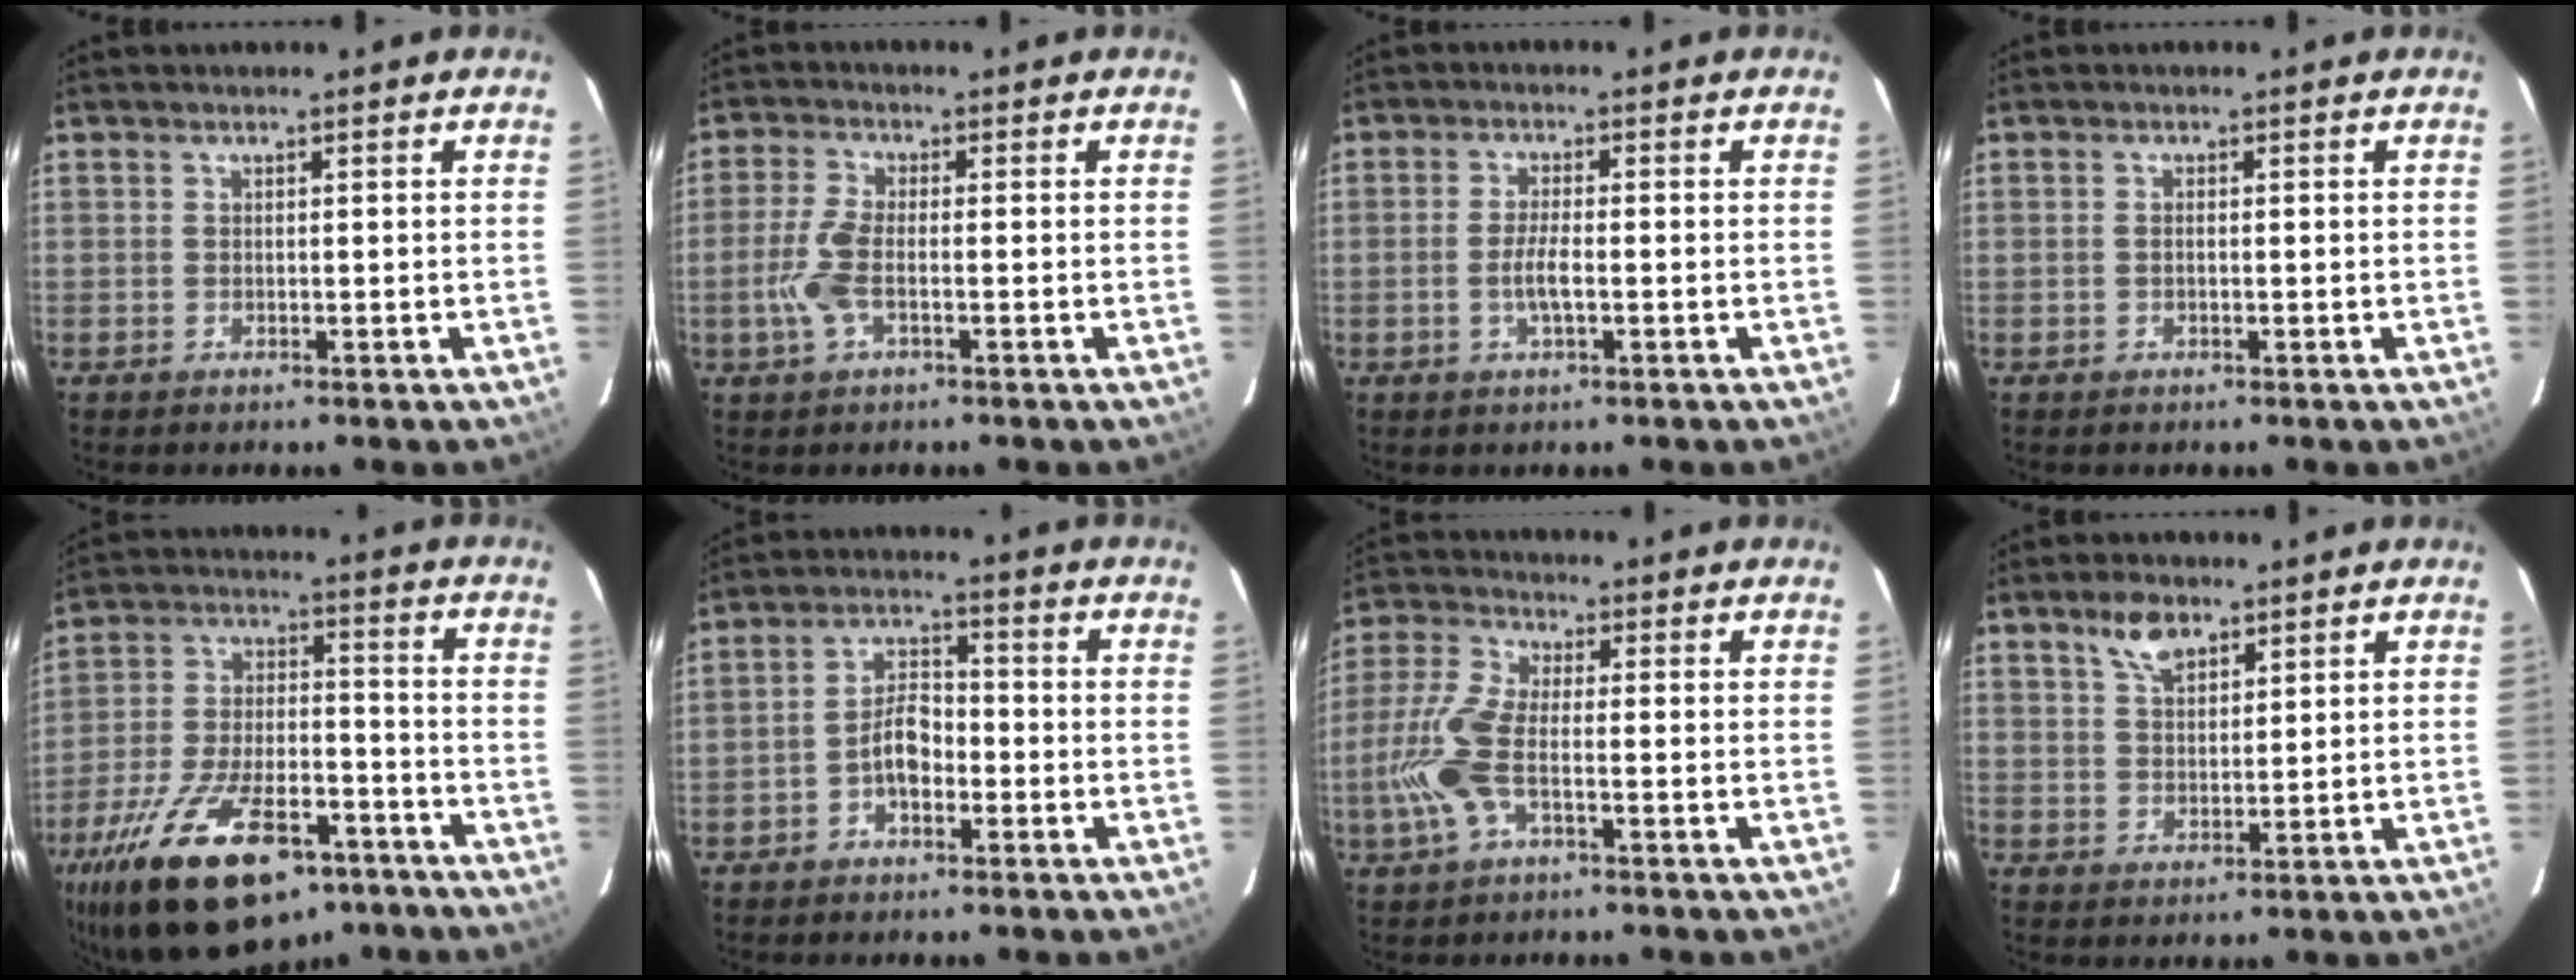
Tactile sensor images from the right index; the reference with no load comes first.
{"total": 6.1, "force": [-1.6, 2.1, 5.4], "torque": [-0.125, 0.001, -0.034]}
{"total": 3.9, "force": [-1.1, 0.6, 3.7], "torque": [-0.072, -0.002, -0.021]}
{"total": 0.7, "force": [-0.1, 0.2, 0.7], "torque": [-0.015, 0.002, -0.004]}
{"total": 25.7, "force": [-16.9, 11.3, 15.7], "torque": [-0.309, -0.021, -0.259]}
{"total": 5.6, "force": [-2.3, 3.0, 4.1], "torque": [-0.080, 0.018, -0.040]}
{"total": 9.7, "force": [-2.7, 3.2, 8.7], "torque": [-0.205, 0.003, -0.058]}
{"total": 5.2, "force": [3.4, 2.5, 3.0], "torque": [-0.050, 0.007, 0.063]}